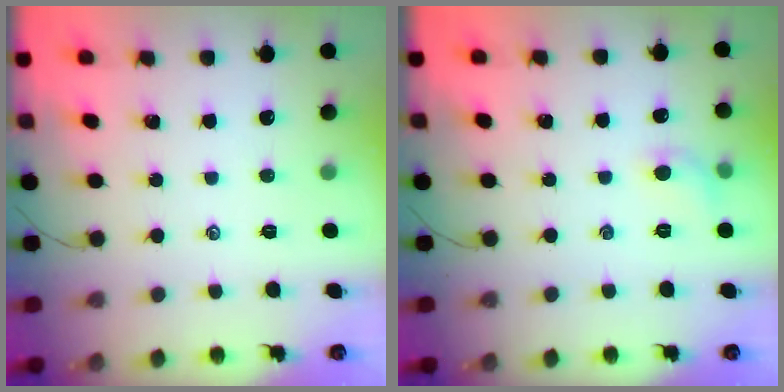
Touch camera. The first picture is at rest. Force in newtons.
{"total": 5.6, "press": 5.4, "slide": 1.3}